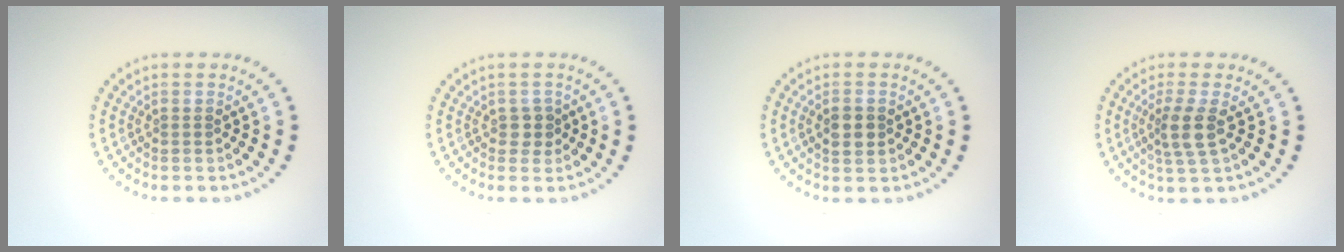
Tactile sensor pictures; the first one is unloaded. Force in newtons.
{"total": 1.4, "press": 1.3, "slide": 0.7}
{"total": 2.0, "press": 2.0, "slide": 0.1}
{"total": 2.7, "press": 2.2, "slide": 1.5}